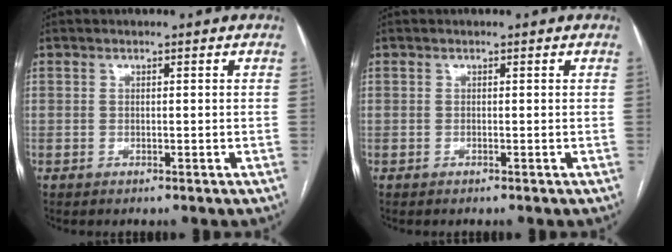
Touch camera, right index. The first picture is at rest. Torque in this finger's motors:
{"motor_torque": [0.42, 0.16, -0.01, 0.01]}